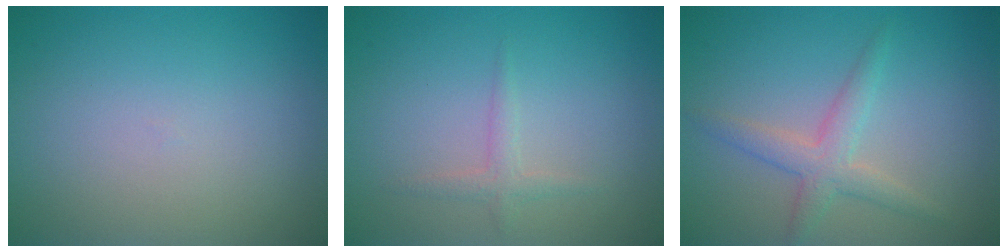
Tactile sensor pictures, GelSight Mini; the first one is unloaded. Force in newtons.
{"total": 1.3, "press": 1.3, "slide": 0.0}
{"total": 2.8, "press": 2.8, "slide": 0.1}